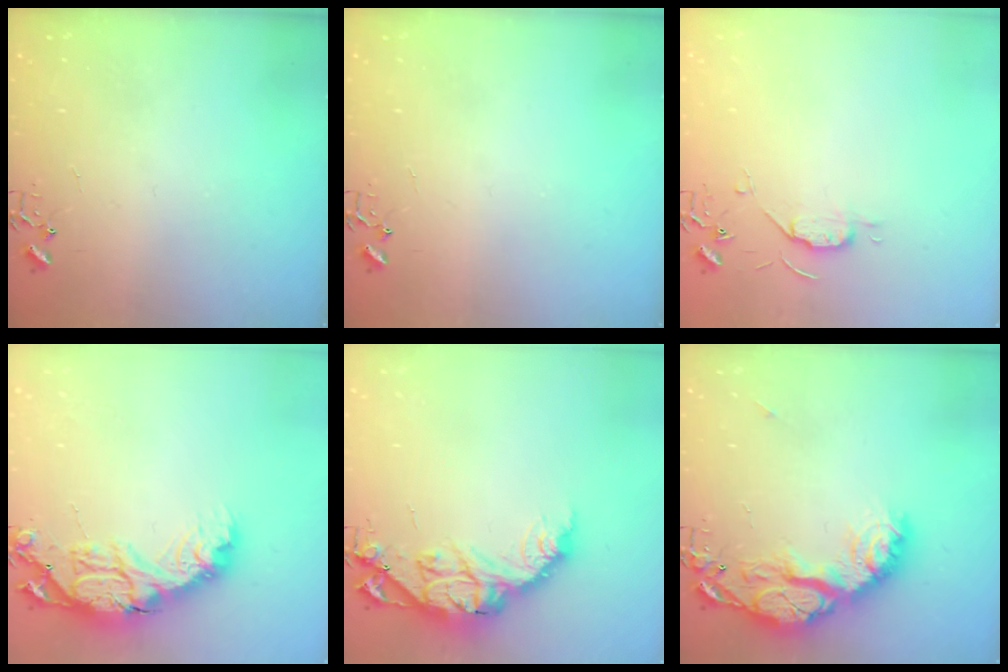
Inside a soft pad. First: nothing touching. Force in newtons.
{"total": 0.0}
{"total": 5.3, "press": 5.2, "slide": 0.7}
{"total": 20.3, "press": 20.3, "slide": 1.3}
{"total": 15.3, "press": 15.2, "slide": 1.2}
{"total": 20.6, "press": 20.5, "slide": 1.5}